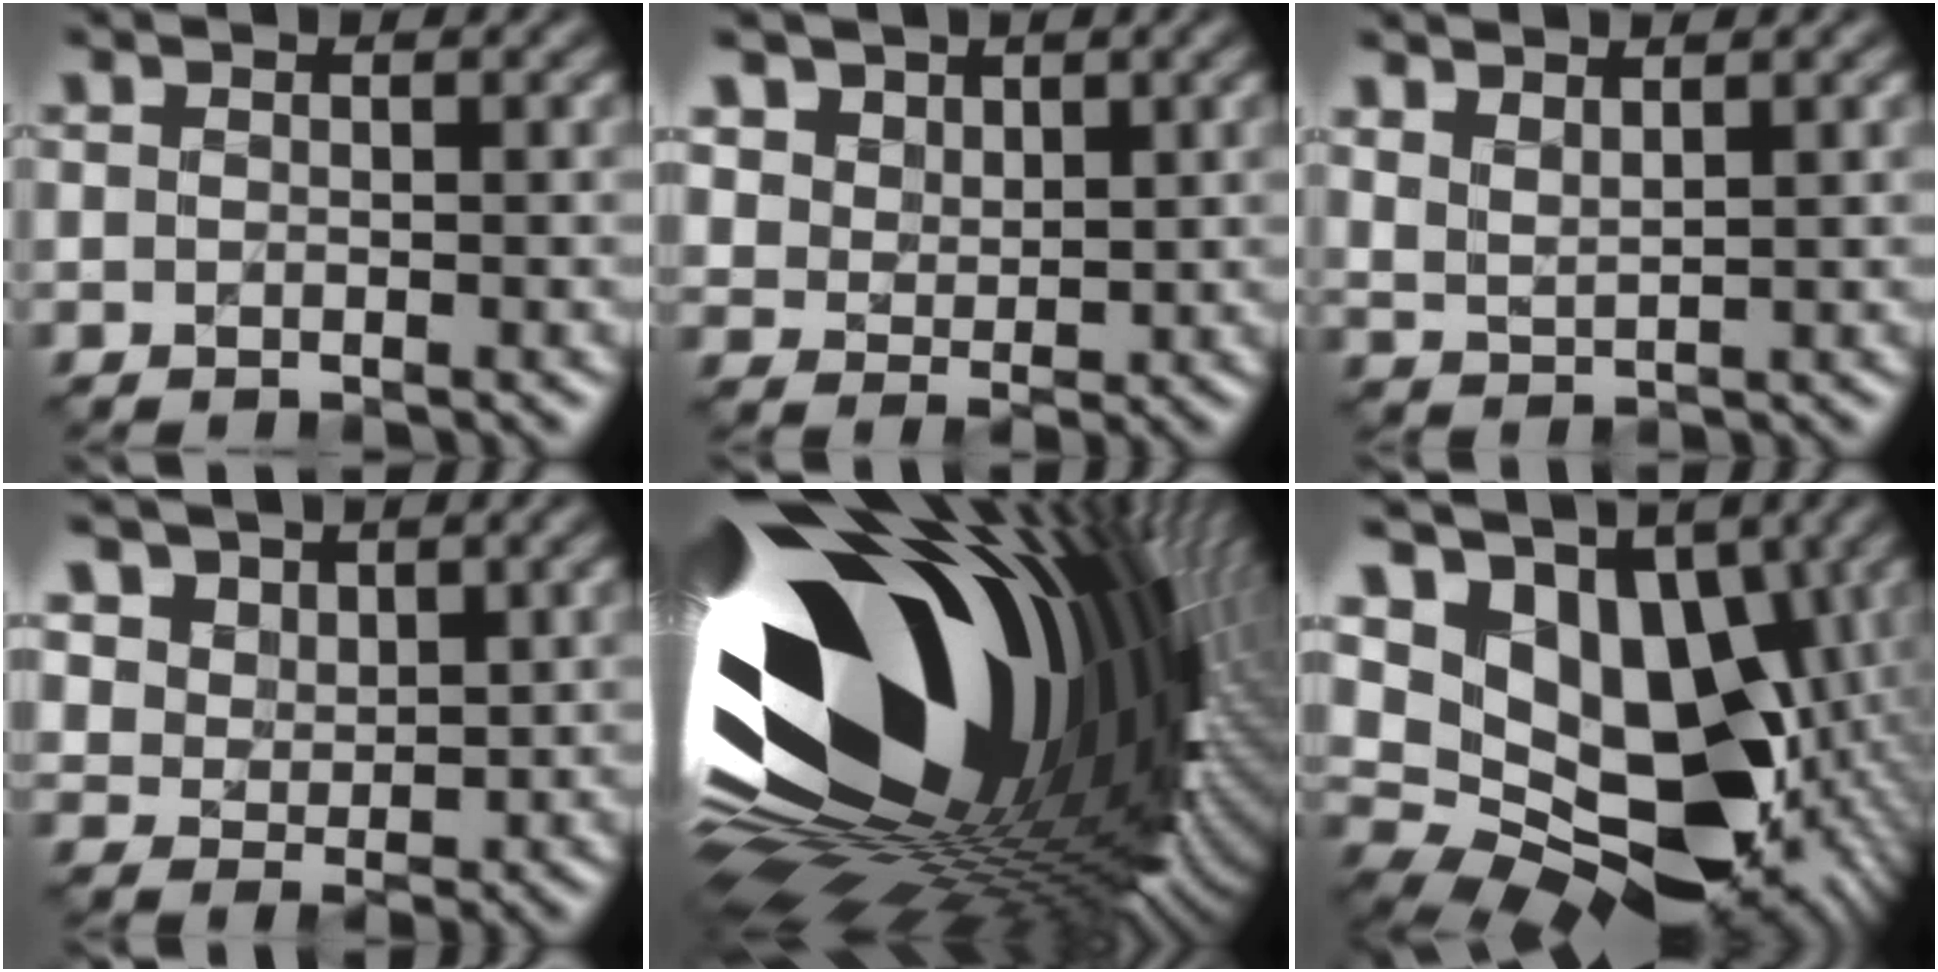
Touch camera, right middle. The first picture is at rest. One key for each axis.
{"total": 4.1, "fx": 2.6, "fy": 3.1, "fz": 1.0, "tx": -0.041, "ty": -0.001, "tz": 0.051}
{"total": 2.1, "fx": 2.0, "fy": 0.3, "fz": 0.7, "tx": -0.017, "ty": -0.001, "tz": 0.048}
{"total": 4.8, "fx": 3.0, "fy": 3.6, "fz": 1.2, "tx": -0.042, "ty": -0.005, "tz": 0.055}
{"total": 21.0, "fx": 3.6, "fy": 11.3, "fz": 17.3, "tx": -0.302, "ty": -0.041, "tz": 0.050}
{"total": 14.5, "fx": 1.9, "fy": 10.0, "fz": 10.4, "tx": -0.141, "ty": -0.014, "tz": 0.034}